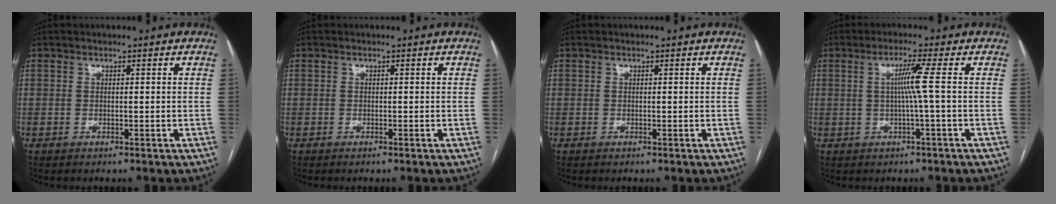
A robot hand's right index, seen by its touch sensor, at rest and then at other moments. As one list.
[{"total": 0.0}, {"total": 0.0}, {"total": 3.9, "force": [0.1, -1.5, 3.6], "torque": [-0.070, 0.001, 0.004]}]